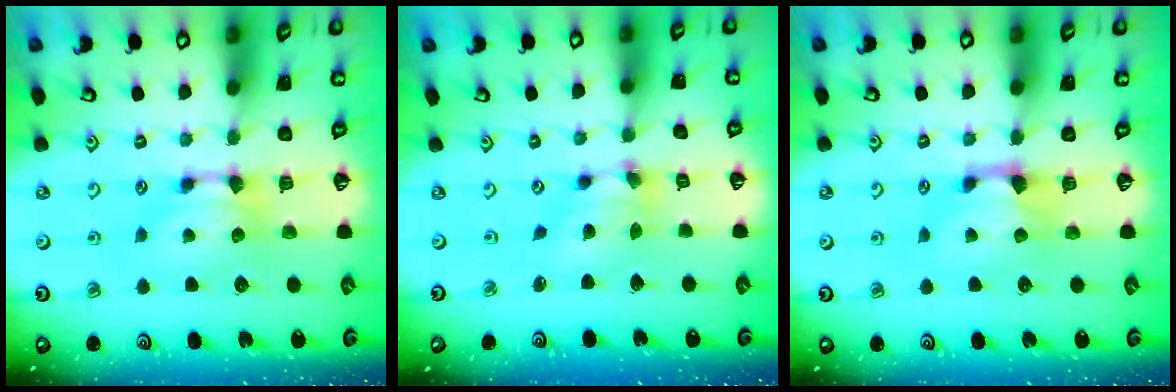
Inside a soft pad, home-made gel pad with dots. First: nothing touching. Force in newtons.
{"total": 4.6, "press": 4.1, "slide": 1.9}
{"total": 0.7, "press": 0.2, "slide": 0.7}